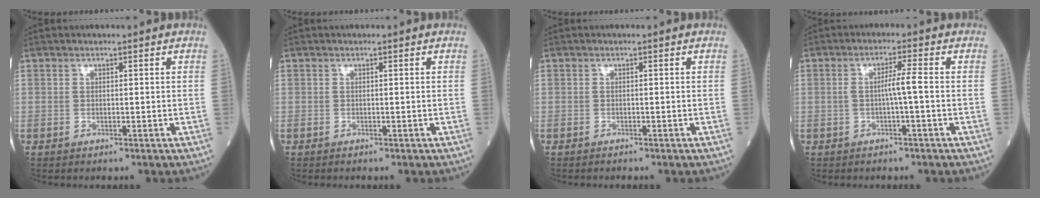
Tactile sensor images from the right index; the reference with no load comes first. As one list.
[{"total": 0.0}, {"total": 0.7, "force": [-0.6, 0.1, 0.2], "torque": [-0.008, -0.001, -0.010]}, {"total": 2.9, "force": [-0.5, -0.5, 2.8], "torque": [-0.051, 0.006, -0.007]}]